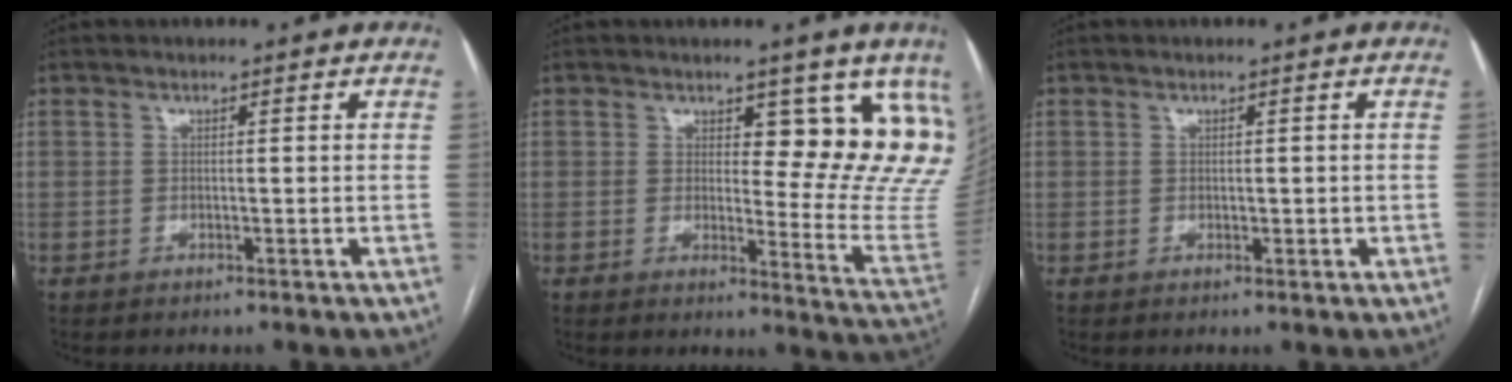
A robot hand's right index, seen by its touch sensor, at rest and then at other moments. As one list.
[{"total": 12.2, "force": [7.8, 4.1, 8.4], "torque": [-0.078, -0.035, 0.079]}, {"total": 1.0, "force": [0.0, 0.8, 0.5], "torque": [-0.006, 0.004, 0.002]}]